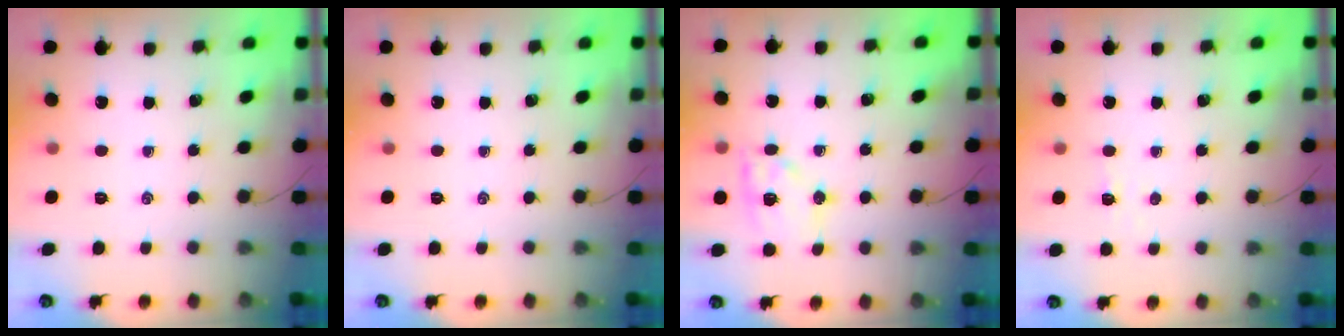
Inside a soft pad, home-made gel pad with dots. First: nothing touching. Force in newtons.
{"total": 0.0}
{"total": 11.4, "press": 11.3, "slide": 1.5}
{"total": 2.6, "press": 2.5, "slide": 0.8}